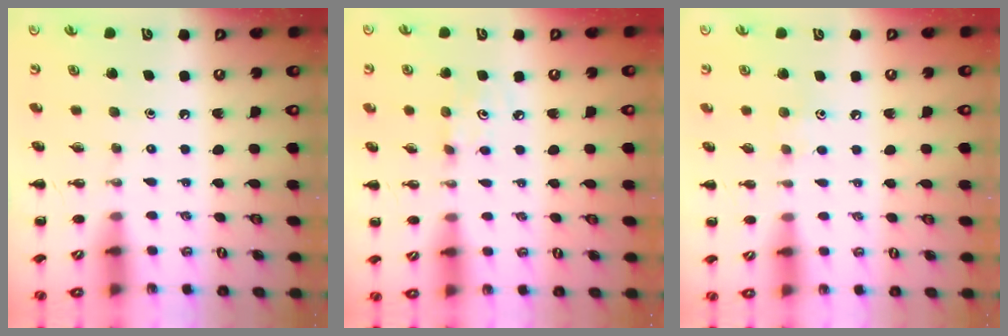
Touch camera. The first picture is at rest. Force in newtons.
{"total": 3.7, "press": 3.6, "slide": 1.0}
{"total": 5.0, "press": 4.8, "slide": 1.3}